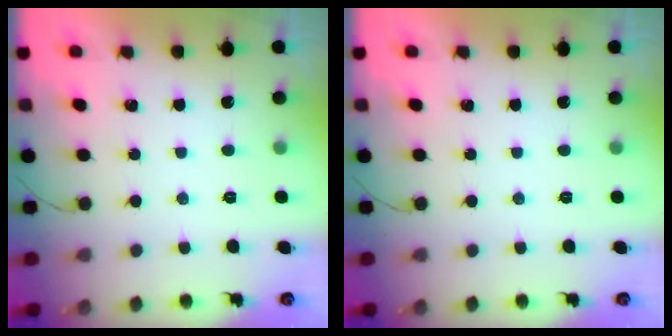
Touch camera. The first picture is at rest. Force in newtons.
{"total": 0.0}